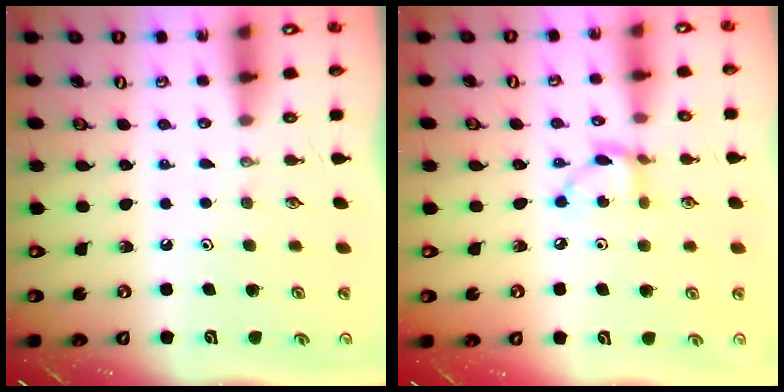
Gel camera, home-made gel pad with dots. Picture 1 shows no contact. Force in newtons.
{"total": 5.2, "press": 5.2, "slide": 0.3}